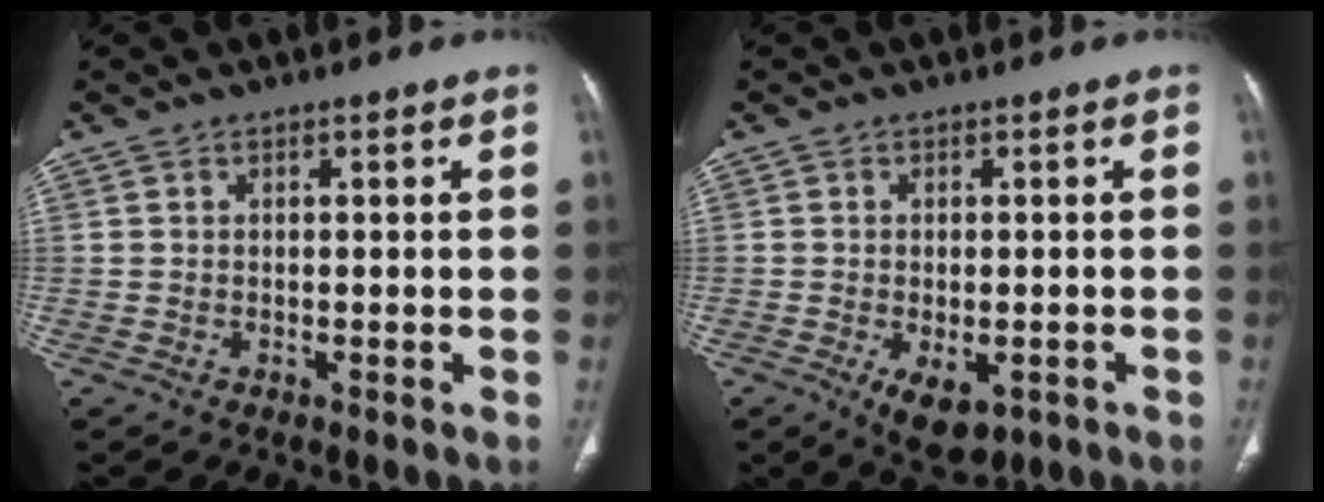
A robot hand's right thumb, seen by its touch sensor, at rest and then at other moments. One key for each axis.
{"total": 6.5, "fx": -2.6, "fy": 3.5, "fz": 4.9, "tx": -0.071, "ty": -0.001, "tz": -0.026}